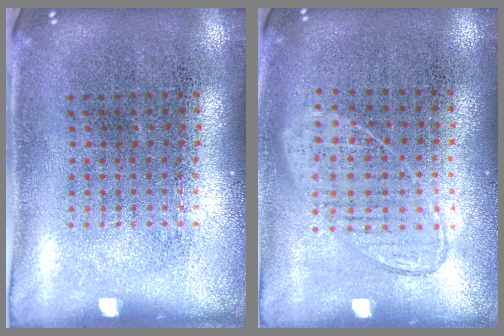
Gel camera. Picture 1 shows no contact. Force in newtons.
{"total": 0.9, "press": 0.8, "slide": 0.4}